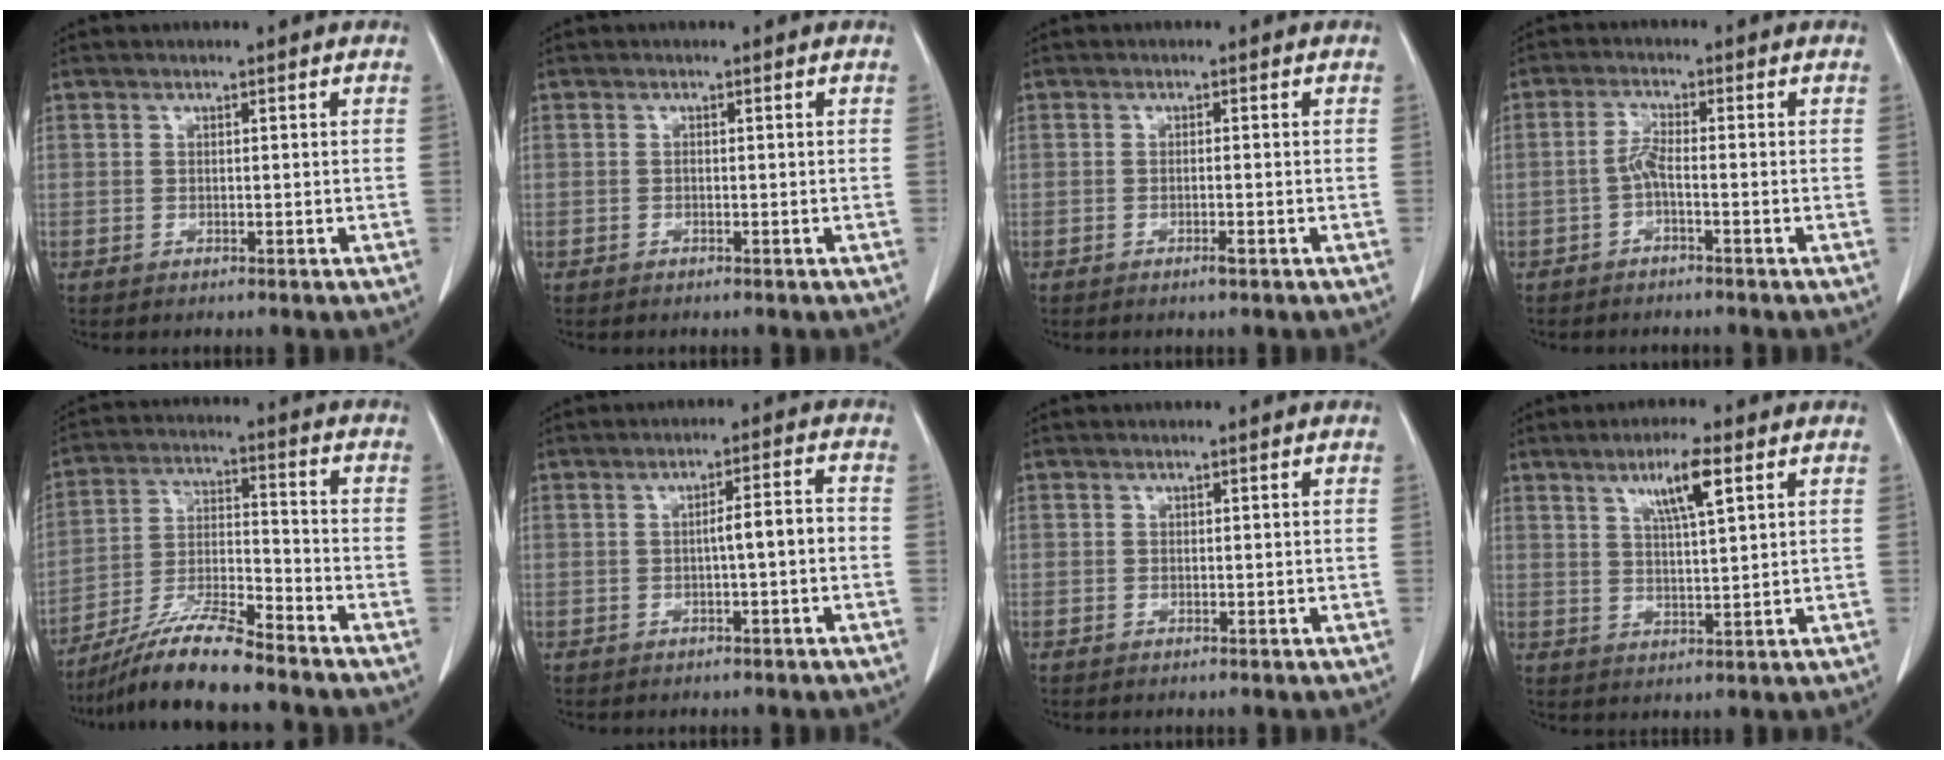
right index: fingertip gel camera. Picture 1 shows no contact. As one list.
[{"total": 0.0}, {"total": 1.3, "force": [-0.7, 0.0, 1.1], "torque": [-0.022, -0.002, -0.011]}, {"total": 2.6, "force": [-1.0, 0.2, 2.4], "torque": [-0.049, 0.003, -0.023]}, {"total": 11.2, "force": [-9.4, 0.3, 6.1], "torque": [-0.118, -0.011, -0.175]}, {"total": 3.7, "force": [-0.8, 0.2, 3.6], "torque": [-0.053, 0.011, -0.011]}, {"total": 0.0}, {"total": 6.5, "force": [3.3, 0.4, 5.6], "torque": [-0.101, 0.002, 0.059]}]